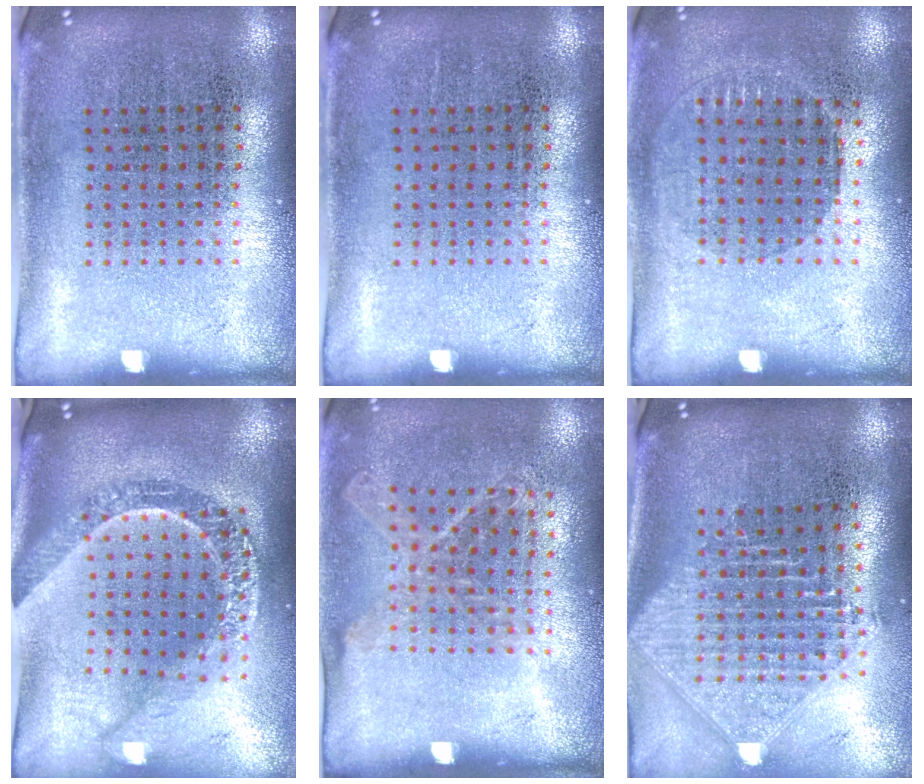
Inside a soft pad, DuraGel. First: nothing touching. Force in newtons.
{"total": 0.0}
{"total": 0.9, "press": 0.8, "slide": 0.3}
{"total": 2.7, "press": 2.2, "slide": 1.6}
{"total": 1.1, "press": 1.0, "slide": 0.5}
{"total": 2.4, "press": 1.9, "slide": 1.5}